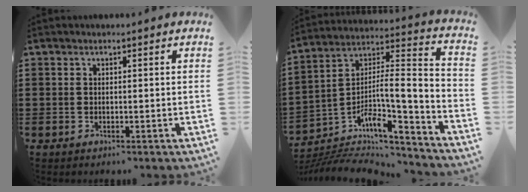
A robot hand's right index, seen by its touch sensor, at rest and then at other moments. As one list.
[{"total": 7.2, "force": [-4.6, 1.6, 5.4], "torque": [-0.111, -0.038, -0.099]}]